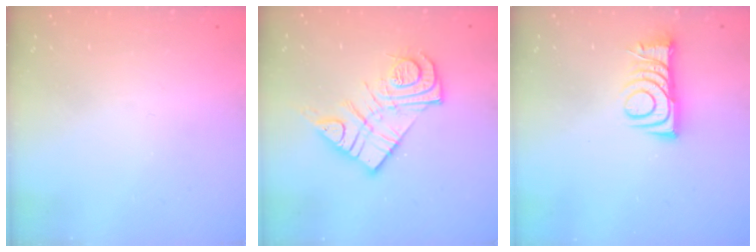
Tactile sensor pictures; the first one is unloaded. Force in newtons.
{"total": 14.7, "press": 14.7, "slide": 1.3}
{"total": 8.8, "press": 8.8, "slide": 0.6}